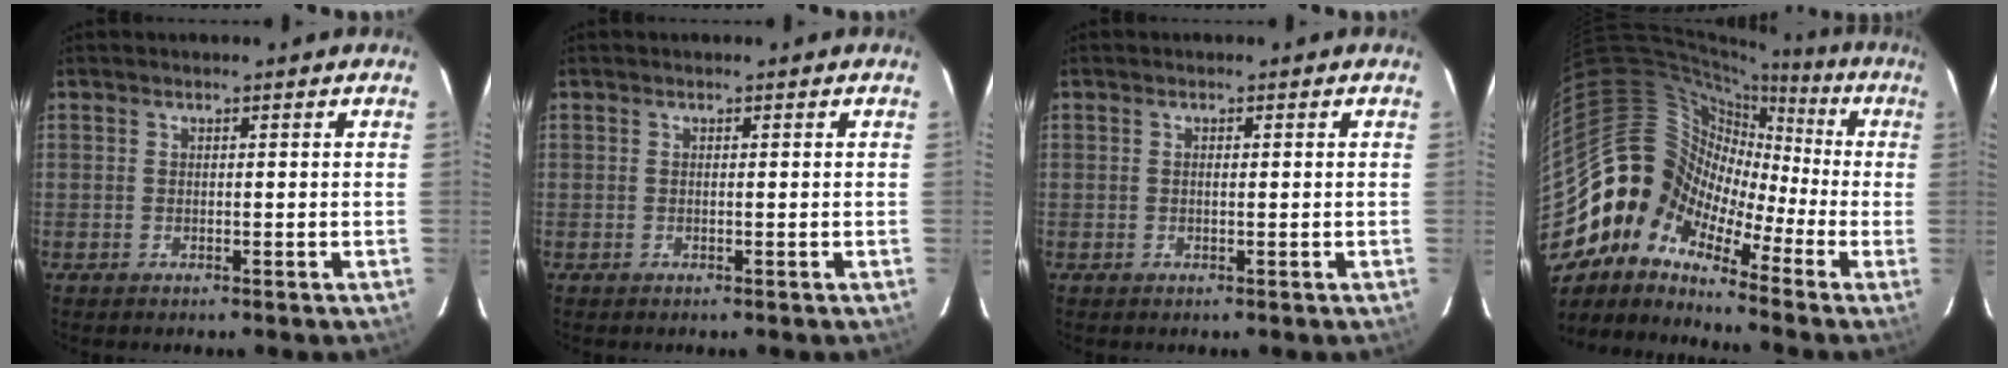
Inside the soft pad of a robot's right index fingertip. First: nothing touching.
{"total": 0.0}
{"total": 0.6, "force": [0.1, 0.2, 0.6], "torque": [-0.011, 0.002, 0.000]}
{"total": 11.3, "force": [-5.6, 8.9, 4.2], "torque": [-0.071, 0.024, -0.136]}